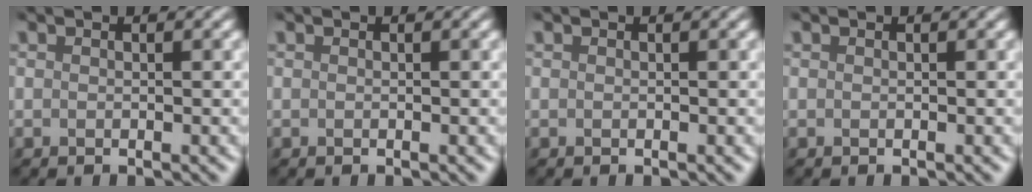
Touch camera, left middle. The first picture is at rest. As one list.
[{"total": 0.0}, {"total": 0.0}, {"total": 0.0}]